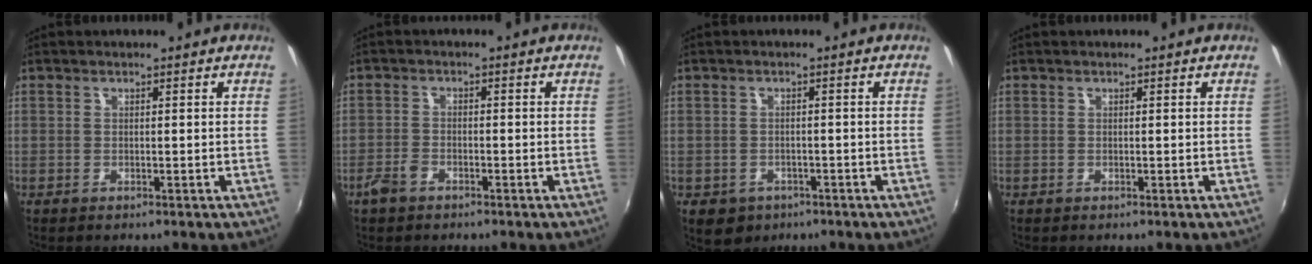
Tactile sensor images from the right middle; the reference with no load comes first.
{"total": 3.4, "force": [-2.4, 1.7, 1.5], "torque": [-0.043, -0.001, -0.048]}
{"total": 5.1, "force": [-2.4, 4.1, 1.9], "torque": [-0.045, -0.011, -0.030]}
{"total": 0.0}